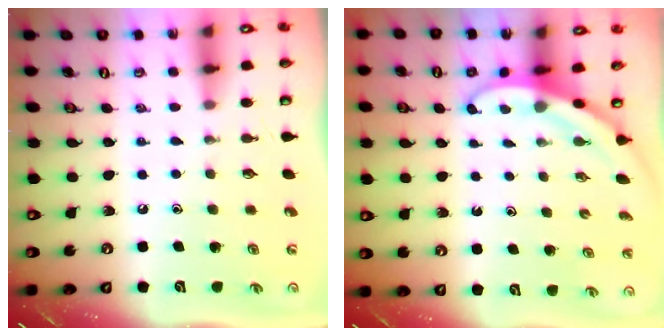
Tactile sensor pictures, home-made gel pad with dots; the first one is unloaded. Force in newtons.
{"total": 3.2, "press": 3.2, "slide": 0.1}